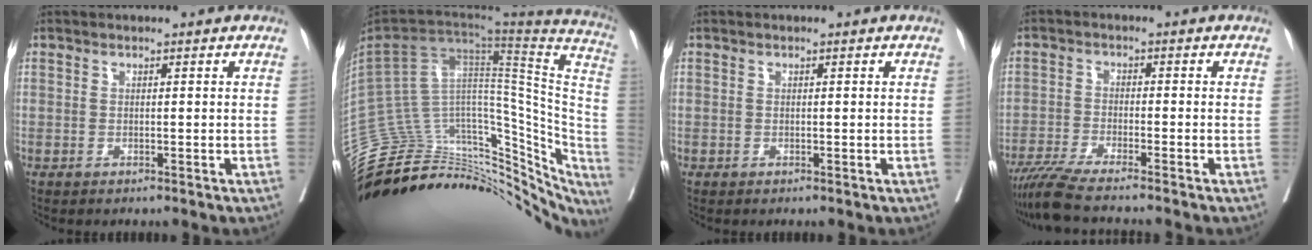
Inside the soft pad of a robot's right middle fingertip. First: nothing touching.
{"total": 40.9, "force": [-34.0, 13.7, 18.2], "torque": [-0.218, 0.015, -0.448]}
{"total": 0.0}
{"total": 6.8, "force": [-5.9, -1.0, 3.2], "torque": [-0.053, -0.022, -0.105]}